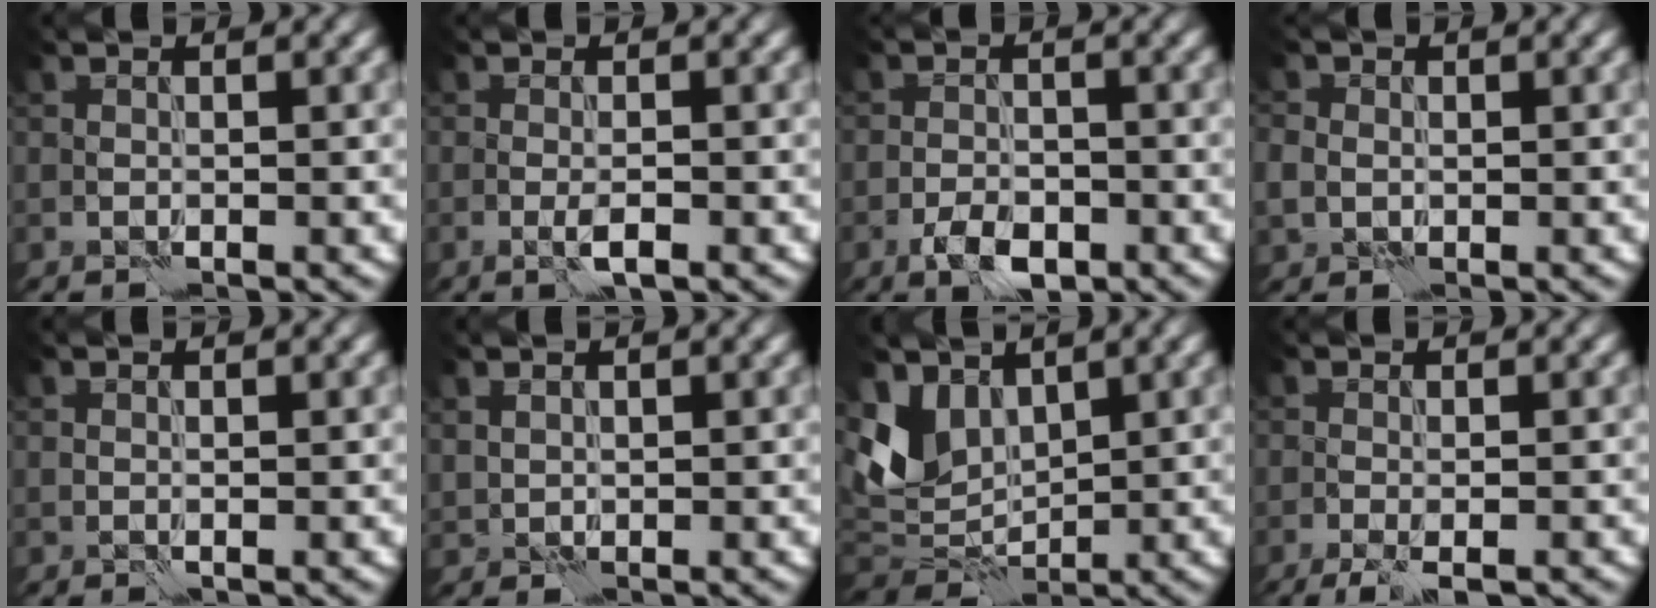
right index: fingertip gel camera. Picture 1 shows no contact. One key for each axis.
{"total": 1.4, "fx": -0.5, "fy": 0.1, "fz": 1.3, "tx": -0.025, "ty": 0.000, "tz": -0.012}
{"total": 3.4, "fx": -2.0, "fy": 1.7, "fz": 2.2, "tx": -0.034, "ty": 0.002, "tz": -0.040}
{"total": 2.6, "fx": -0.2, "fy": 2.3, "fz": 1.3, "tx": -0.022, "ty": 0.007, "tz": -0.006}
{"total": 0.0}
{"total": 0.6, "fx": 0.5, "fy": 0.3, "fz": 0.2, "tx": -0.006, "ty": 0.005, "tz": 0.013}
{"total": 4.8, "fx": 2.1, "fy": 3.3, "fz": 2.8, "tx": -0.067, "ty": -0.004, "tz": 0.041}
{"total": 3.2, "fx": -2.2, "fy": 0.5, "fz": 2.3, "tx": -0.044, "ty": -0.007, "tz": -0.036}